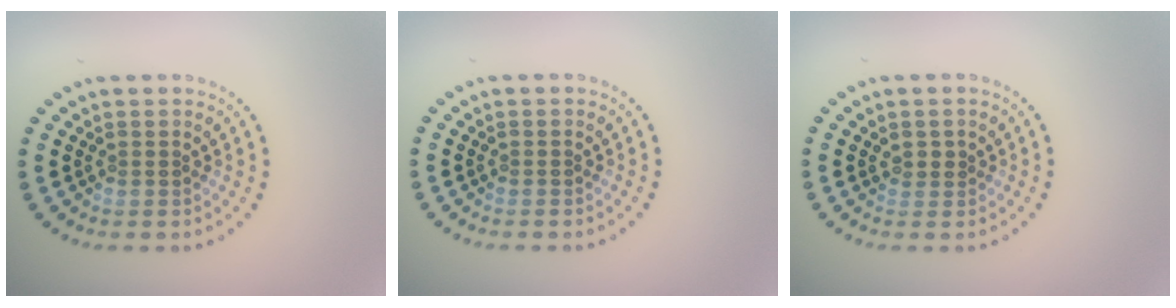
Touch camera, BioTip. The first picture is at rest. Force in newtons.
{"total": 0.0}
{"total": 0.6, "press": 0.5, "slide": 0.3}